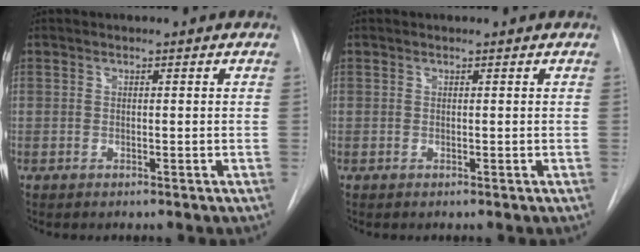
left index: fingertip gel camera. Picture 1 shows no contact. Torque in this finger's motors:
{"motor_torque": [-0.10, 0.12, 0.00, 0.00]}